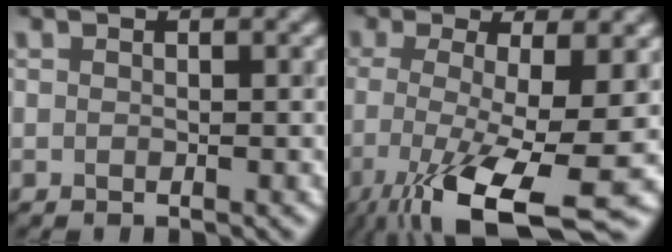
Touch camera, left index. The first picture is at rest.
{"total": 11.6, "force": [-4.4, 3.2, 10.3], "torque": [-0.178, -0.023, -0.070]}